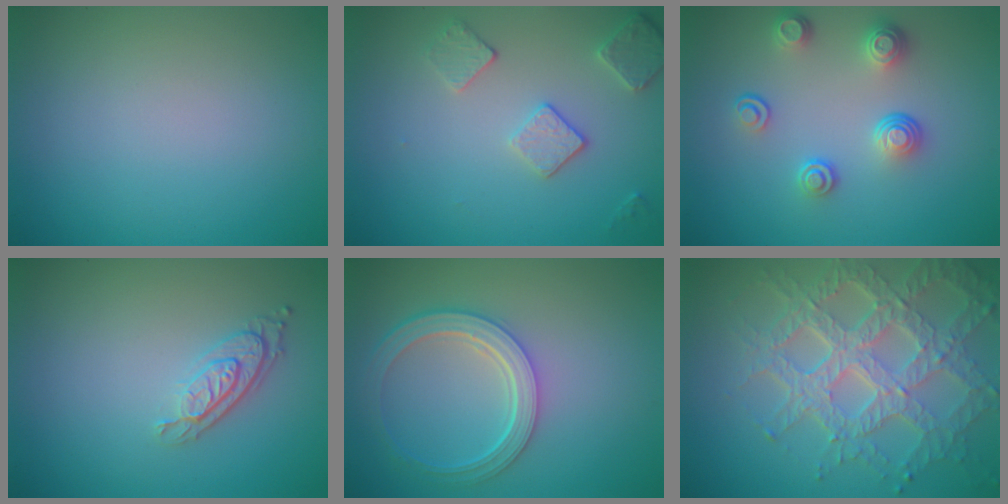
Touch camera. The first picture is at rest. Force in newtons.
{"total": 2.7, "press": 2.7, "slide": 0.7}
{"total": 3.7, "press": 2.8, "slide": 2.4}
{"total": 2.9, "press": 2.2, "slide": 1.9}
{"total": 4.9, "press": 3.9, "slide": 3.0}
{"total": 7.9, "press": 5.6, "slide": 5.5}